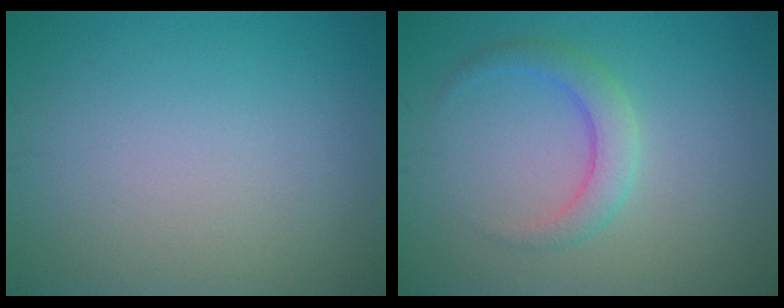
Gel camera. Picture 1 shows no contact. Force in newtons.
{"total": 2.7, "press": 2.7, "slide": 0.2}